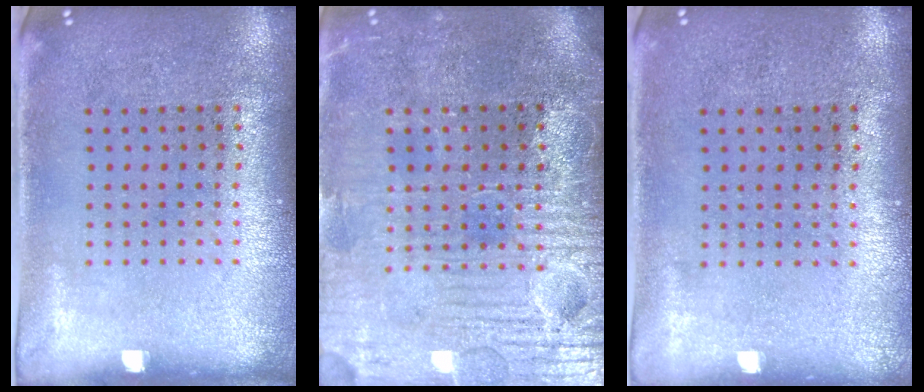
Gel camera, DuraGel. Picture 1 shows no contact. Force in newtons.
{"total": 3.9, "press": 3.7, "slide": 1.1}
{"total": 0.0}